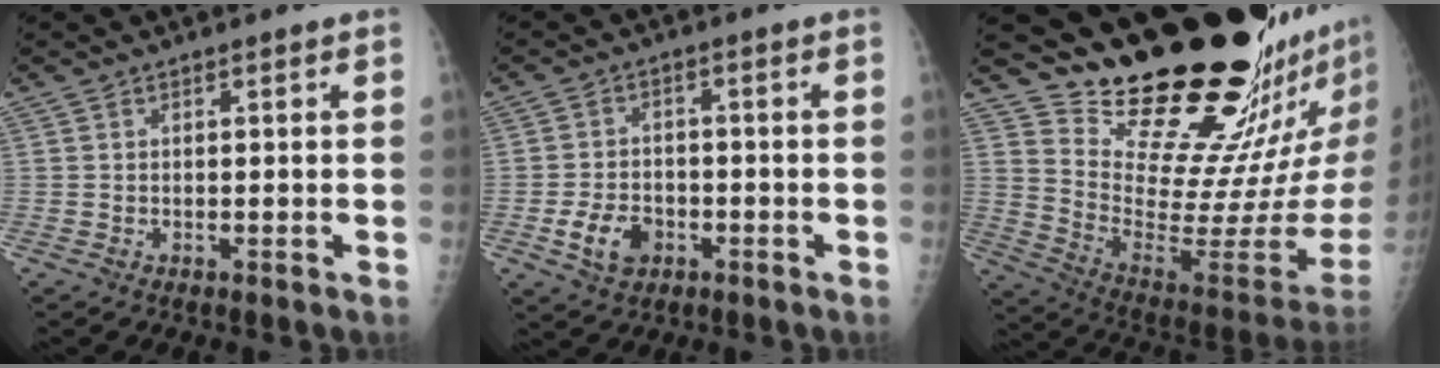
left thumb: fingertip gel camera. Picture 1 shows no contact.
{"total": 6.3, "force": [-2.5, 4.6, 3.6], "torque": [-0.051, 0.011, -0.040]}
{"total": 23.6, "force": [19.3, 4.0, 12.9], "torque": [-0.154, -0.183, 0.300]}